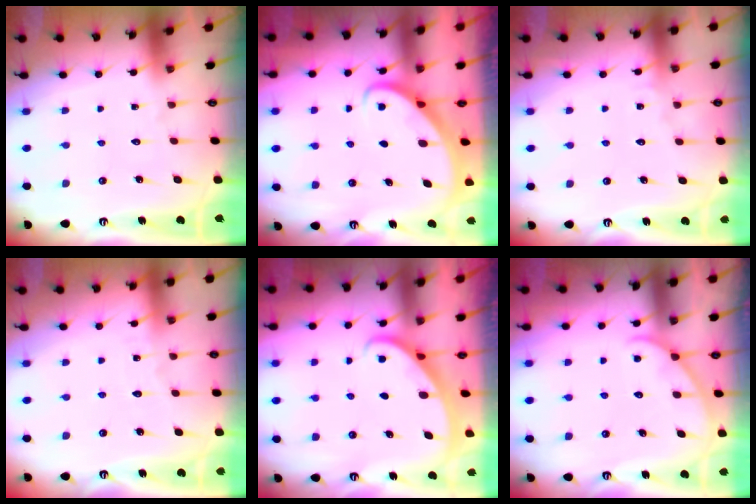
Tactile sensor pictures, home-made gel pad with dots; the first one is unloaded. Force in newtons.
{"total": 2.8, "press": 2.8, "slide": 0.1}
{"total": 1.9, "press": 1.9, "slide": 0.2}
{"total": 3.0, "press": 3.0, "slide": 0.3}
{"total": 1.9, "press": 1.9, "slide": 0.1}
{"total": 5.1, "press": 5.1, "slide": 0.3}